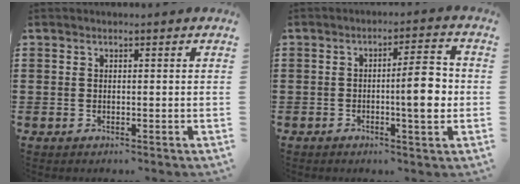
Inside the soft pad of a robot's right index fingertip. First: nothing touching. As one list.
[{"total": 7.3, "force": [-0.8, 1.7, 7.1], "torque": [-0.090, -0.012, -0.020]}]